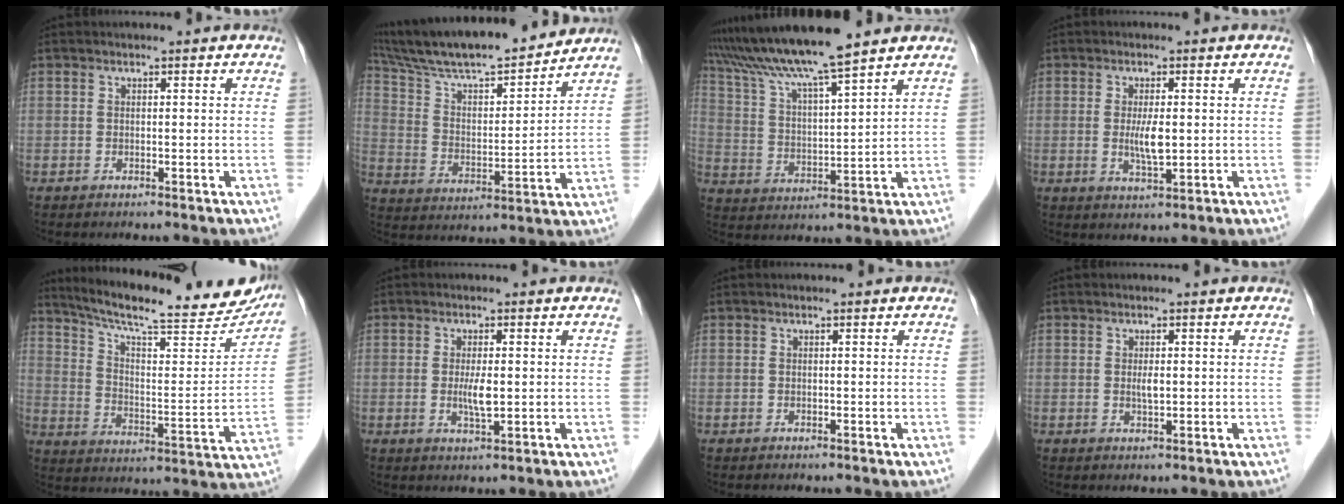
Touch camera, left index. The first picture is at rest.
{"total": 19.1, "force": [17.1, 1.8, 8.3], "torque": [-0.152, 0.012, 0.285]}
{"total": 13.2, "force": [11.4, -0.9, 6.7], "torque": [-0.129, 0.016, 0.207]}
{"total": 3.9, "force": [0.0, 0.9, 3.8], "torque": [-0.073, -0.006, 0.001]}
{"total": 25.8, "force": [22.7, 4.4, 11.5], "torque": [-0.175, -0.037, 0.302]}
{"total": 3.3, "force": [-0.2, 0.7, 3.2], "torque": [-0.063, -0.005, -0.001]}
{"total": 0.0}
{"total": 1.6, "force": [0.0, 0.4, 1.5], "torque": [-0.030, -0.001, 0.002]}